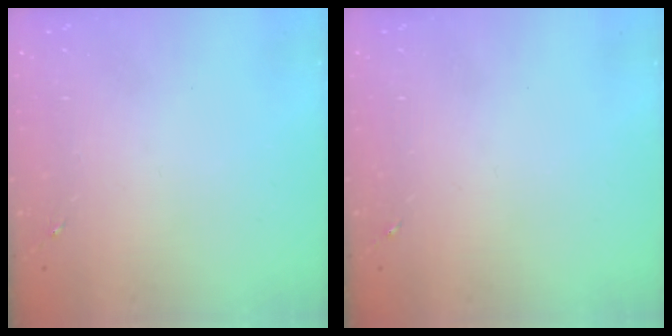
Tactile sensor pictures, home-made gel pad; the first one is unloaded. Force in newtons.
{"total": 0.0}